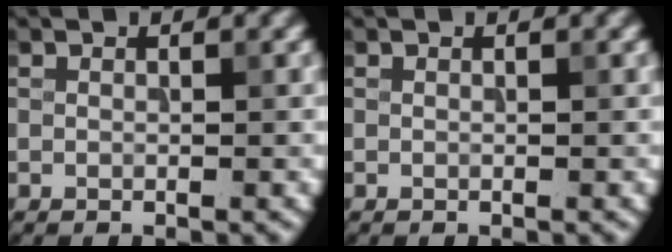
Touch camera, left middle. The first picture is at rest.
{"total": 0.0}